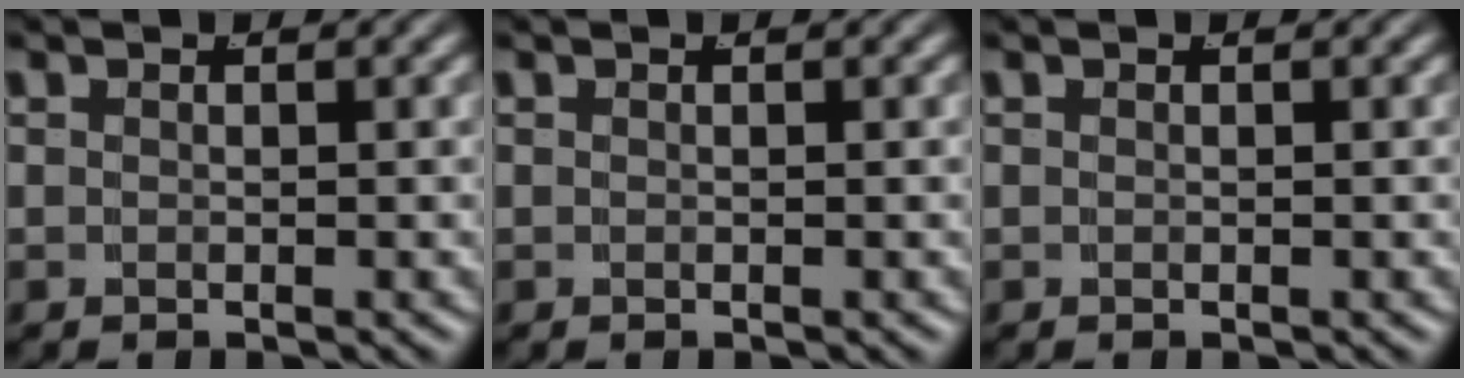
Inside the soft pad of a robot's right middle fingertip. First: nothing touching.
{"total": 0.0}
{"total": 0.0}